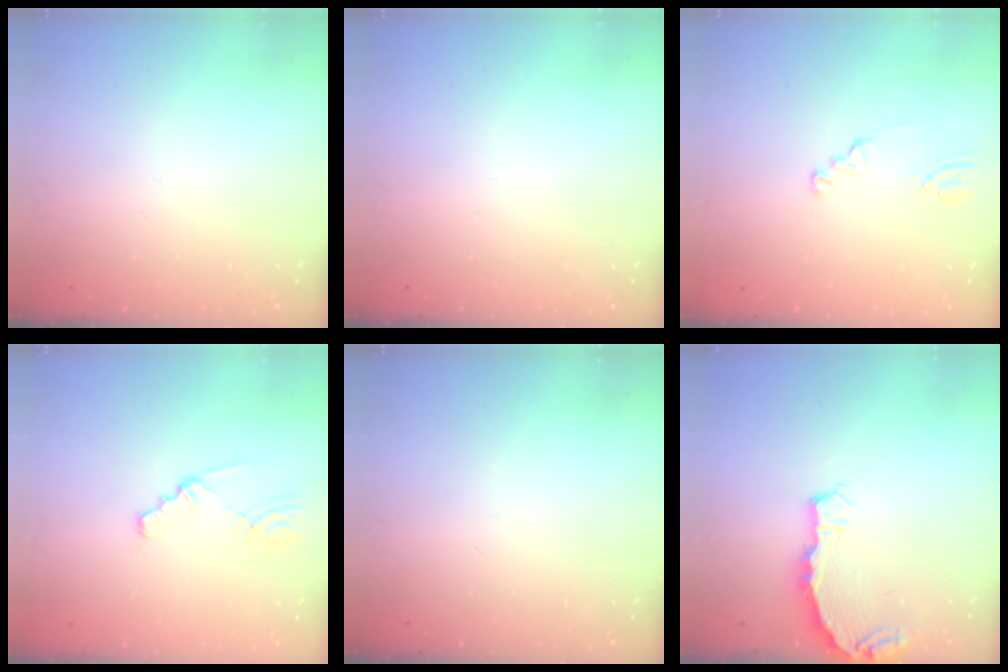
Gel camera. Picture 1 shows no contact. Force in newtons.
{"total": 0.0}
{"total": 1.5, "press": 1.5, "slide": 0.2}
{"total": 1.6, "press": 1.6, "slide": 0.1}
{"total": 0.0}
{"total": 3.5, "press": 3.5, "slide": 0.2}